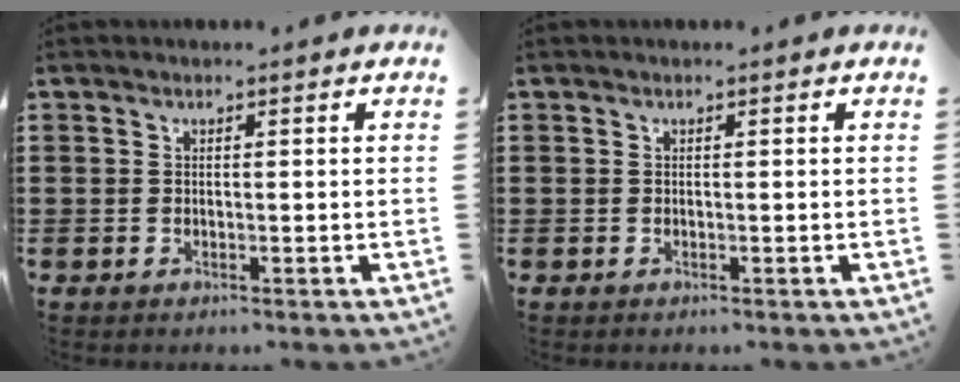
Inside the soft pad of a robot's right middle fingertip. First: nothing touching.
{"total": 0.0}